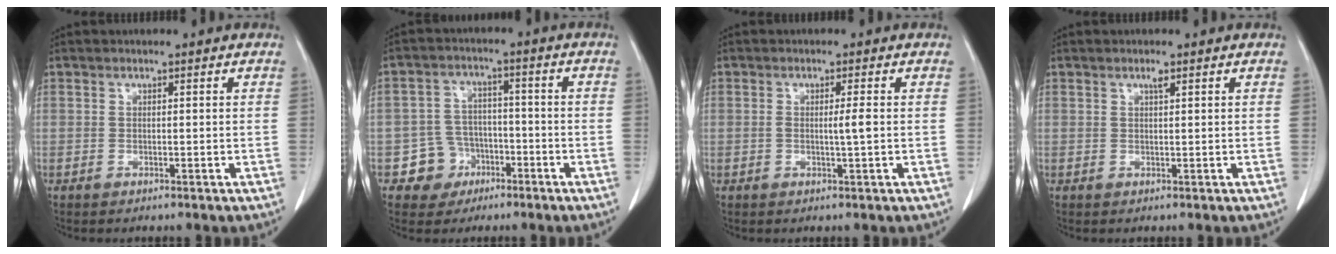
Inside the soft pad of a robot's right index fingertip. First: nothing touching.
{"total": 5.9, "force": [-2.8, 5.2, 0.4], "torque": [0.003, 0.016, -0.042]}
{"total": 2.0, "force": [-0.1, -0.3, 2.0], "torque": [-0.036, -0.002, -0.004]}
{"total": 0.9, "force": [0.6, 0.1, 0.7], "torque": [-0.014, -0.001, 0.010]}